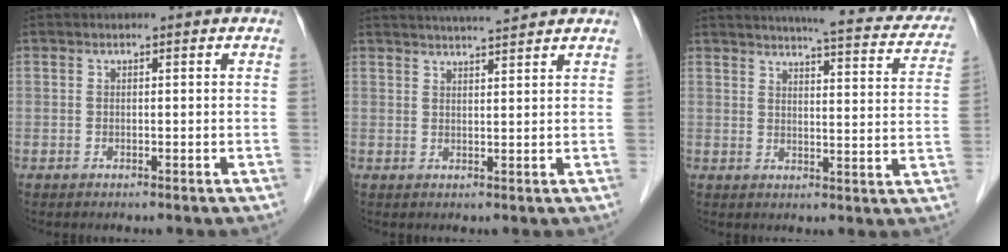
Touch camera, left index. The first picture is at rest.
{"total": 6.2, "force": [5.7, -0.4, 2.3], "torque": [-0.042, 0.015, 0.086]}
{"total": 19.7, "force": [17.3, 3.4, 8.7], "torque": [-0.103, -0.023, 0.190]}